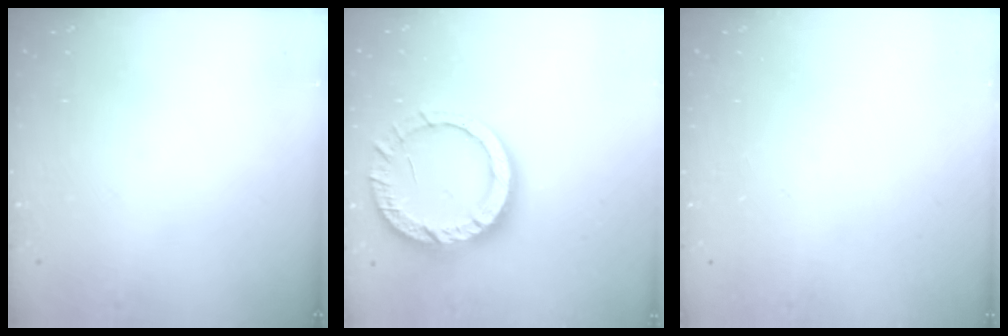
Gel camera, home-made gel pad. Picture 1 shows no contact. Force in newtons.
{"total": 15.1, "press": 15.0, "slide": 1.1}
{"total": 0.0}